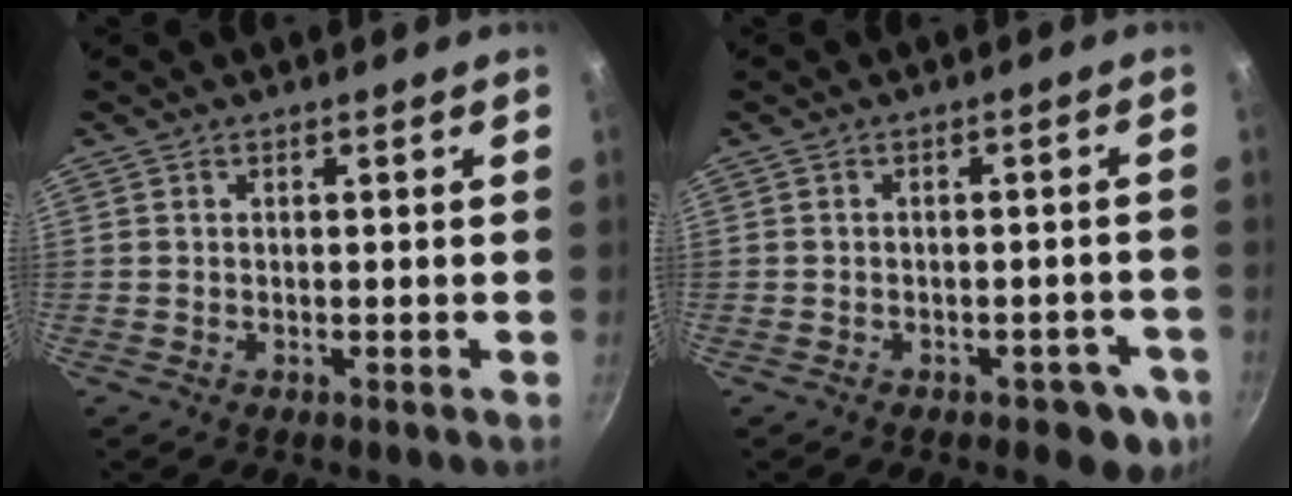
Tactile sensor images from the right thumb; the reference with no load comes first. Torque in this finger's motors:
{"motor_torque": [0.30, 0.39, -0.13, -0.01, 0.05]}